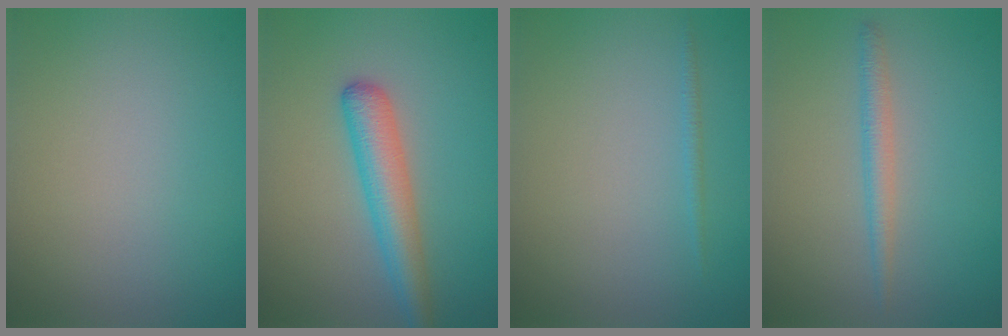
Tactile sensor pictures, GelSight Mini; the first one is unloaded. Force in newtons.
{"total": 3.9, "press": 3.9, "slide": 0.1}
{"total": 0.6, "press": 0.6, "slide": 0.1}
{"total": 1.7, "press": 1.7, "slide": 0.1}